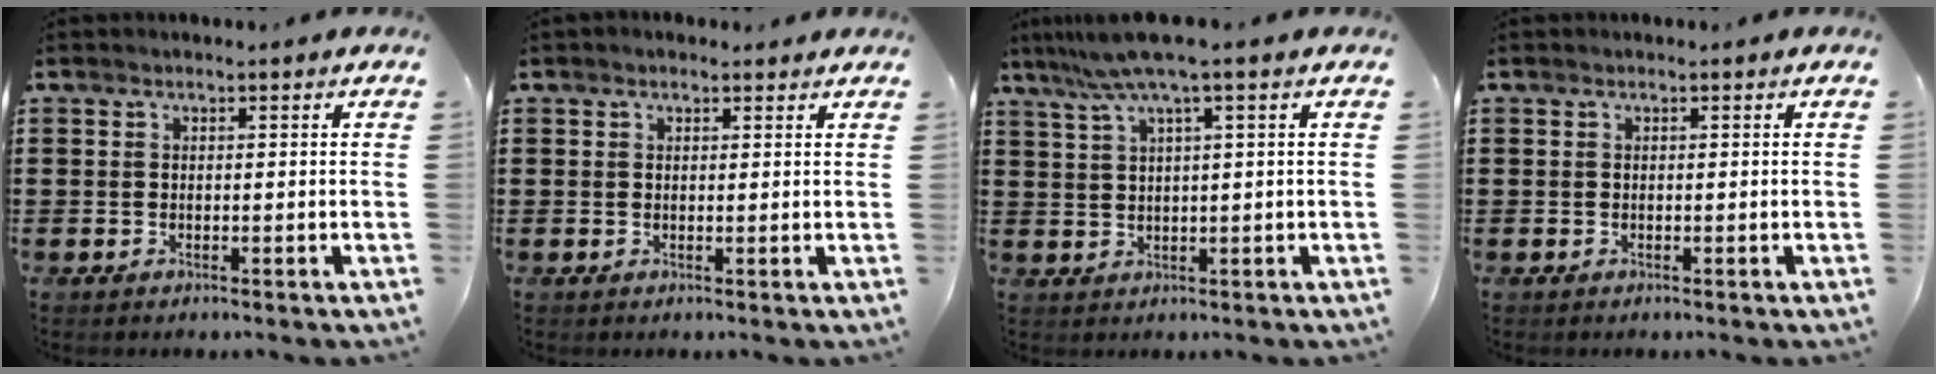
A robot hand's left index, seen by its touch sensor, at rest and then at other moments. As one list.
[{"total": 0.9, "force": [0.7, 0.3, 0.4], "torque": [-0.009, 0.003, 0.013]}, {"total": 5.9, "force": [3.2, -0.5, 5.0], "torque": [-0.112, -0.011, 0.054]}, {"total": 0.0}]